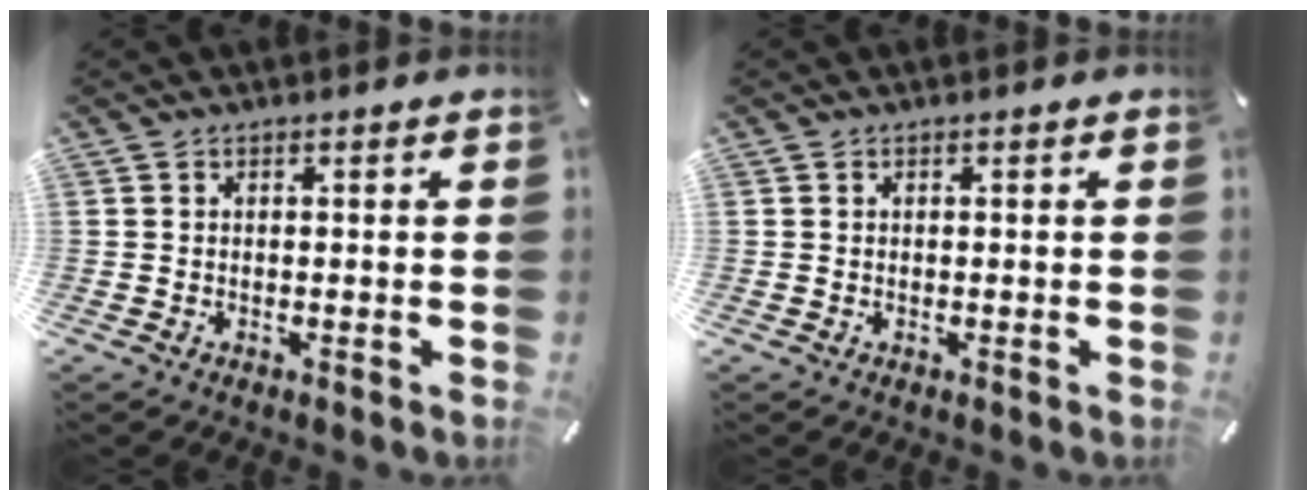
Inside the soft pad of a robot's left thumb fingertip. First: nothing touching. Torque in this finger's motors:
{"motor_torque": [0.00, -0.11, 0.07, -0.01, -0.07]}